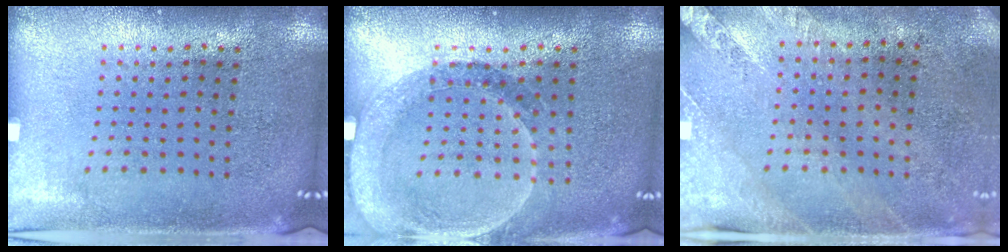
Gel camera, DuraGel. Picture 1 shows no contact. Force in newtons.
{"total": 1.5, "press": 1.4, "slide": 0.5}
{"total": 2.6, "press": 2.1, "slide": 1.6}